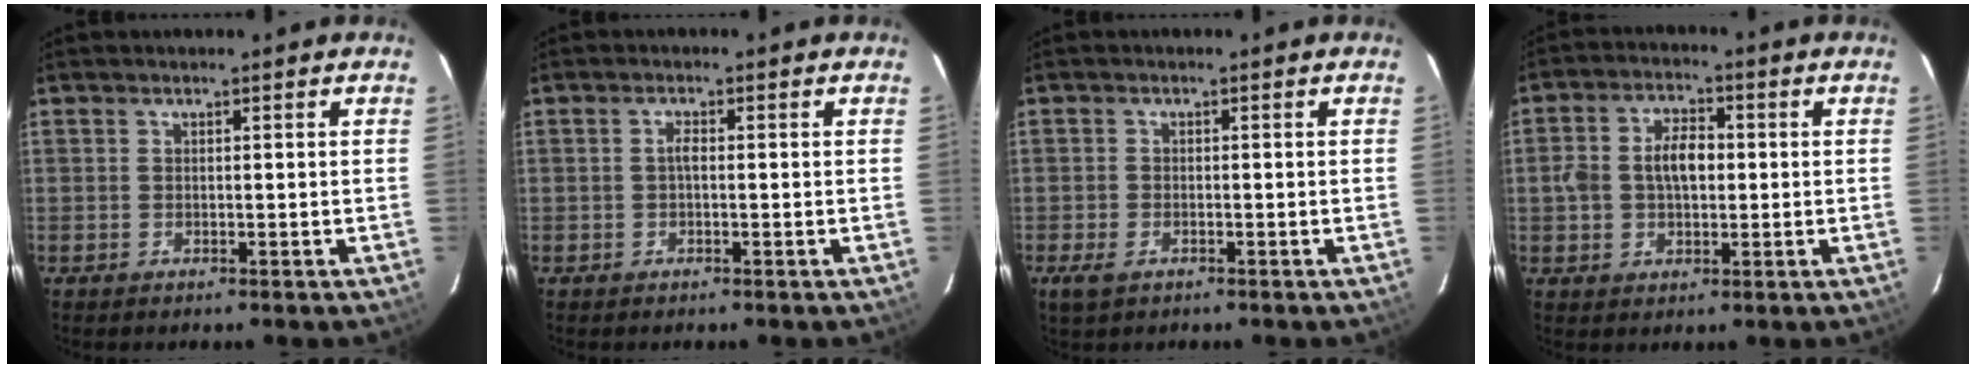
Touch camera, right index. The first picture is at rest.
{"total": 1.2, "force": [-0.1, 0.5, 1.1], "torque": [-0.021, 0.006, -0.004]}
{"total": 3.1, "force": [-1.8, 1.7, 1.8], "torque": [-0.040, -0.008, -0.034]}
{"total": 7.3, "force": [0.2, 4.6, 5.6], "torque": [-0.108, 0.018, 0.005]}